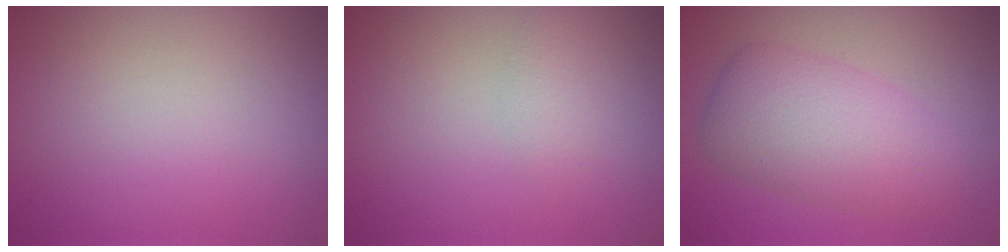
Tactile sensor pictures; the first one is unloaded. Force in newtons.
{"total": 1.3, "press": 1.3, "slide": 0.0}
{"total": 3.9, "press": 3.8, "slide": 0.4}